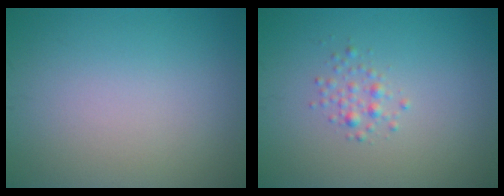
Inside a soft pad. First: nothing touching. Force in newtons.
{"total": 1.3, "press": 1.3, "slide": 0.0}